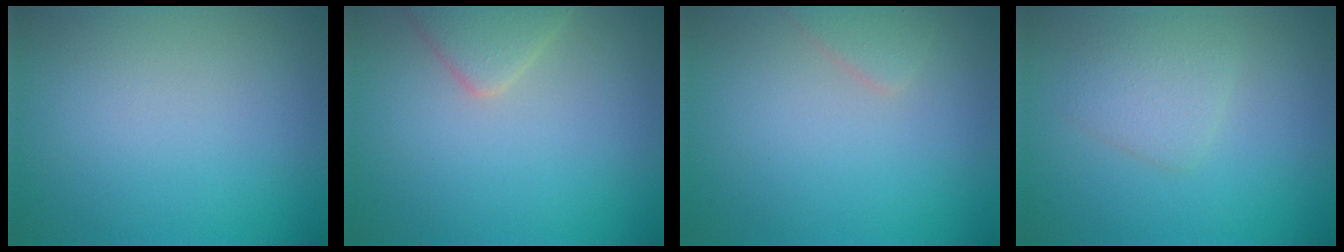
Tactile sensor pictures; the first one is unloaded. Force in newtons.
{"total": 2.8, "press": 2.8, "slide": 0.1}
{"total": 1.3, "press": 1.3, "slide": 0.1}
{"total": 2.1, "press": 2.1, "slide": 0.1}